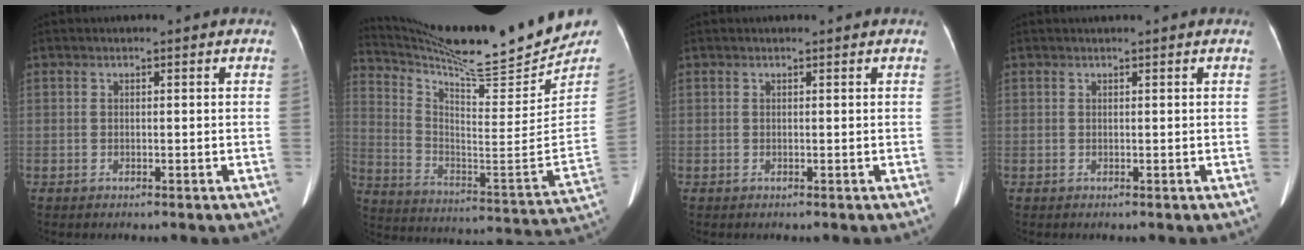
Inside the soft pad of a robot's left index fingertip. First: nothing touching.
{"total": 23.6, "force": [21.8, 0.9, 9.1], "torque": [-0.164, -0.088, 0.323]}
{"total": 0.0}
{"total": 1.0, "force": [0.9, -0.2, 0.4], "torque": [-0.008, 0.014, 0.020]}